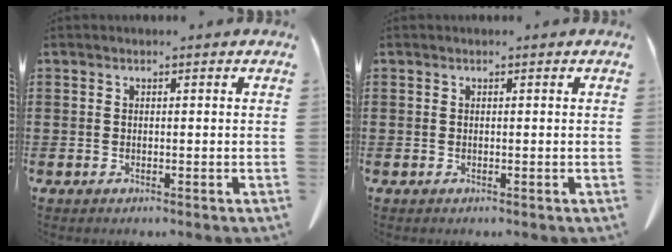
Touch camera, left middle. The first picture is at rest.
{"total": 0.0}